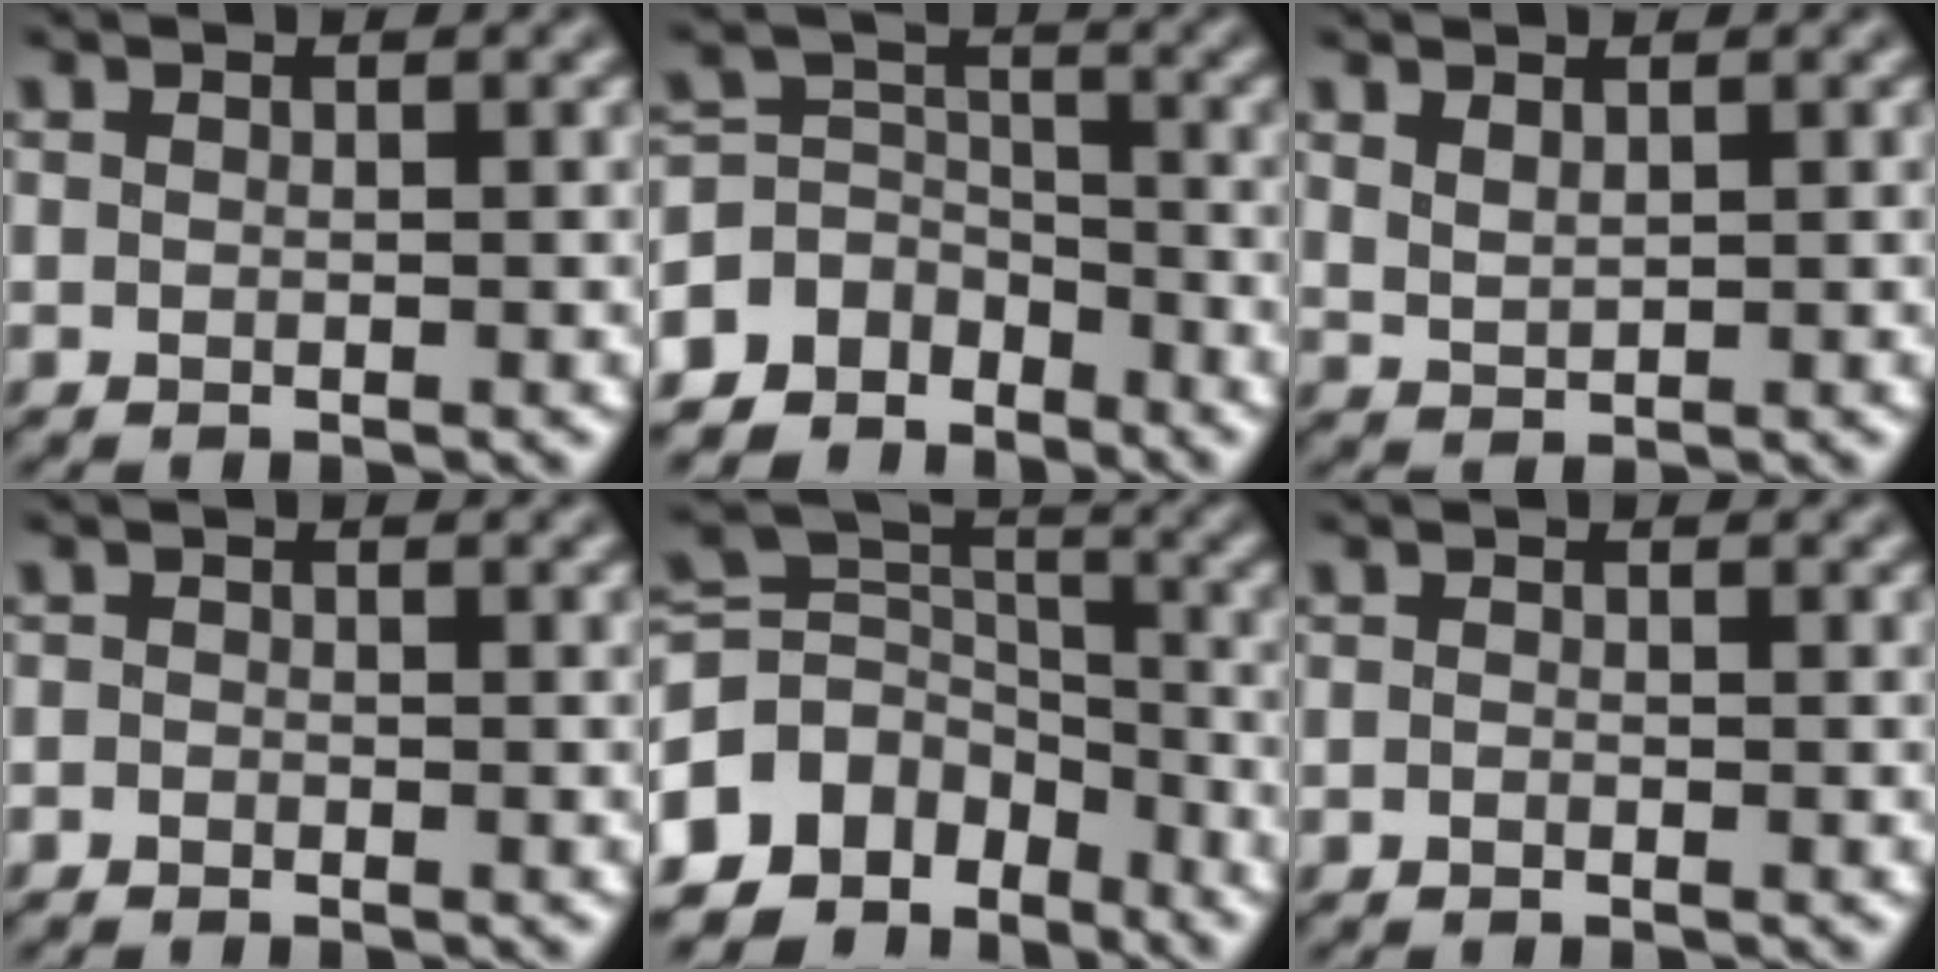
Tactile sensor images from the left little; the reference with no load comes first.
{"total": 5.4, "force": [-4.2, 3.3, 0.7], "torque": [-0.002, 0.018, -0.087]}
{"total": 1.2, "force": [0.9, 0.5, 0.6], "torque": [-0.020, -0.001, 0.025]}
{"total": 0.8, "force": [-0.7, 0.3, 0.1], "torque": [-0.001, -0.001, -0.014]}
{"total": 9.9, "force": [-5.9, 6.8, 4.1], "torque": [-0.089, 0.016, -0.117]}
{"total": 0.5, "force": [-0.4, 0.1, 0.2], "torque": [-0.006, 0.000, -0.008]}